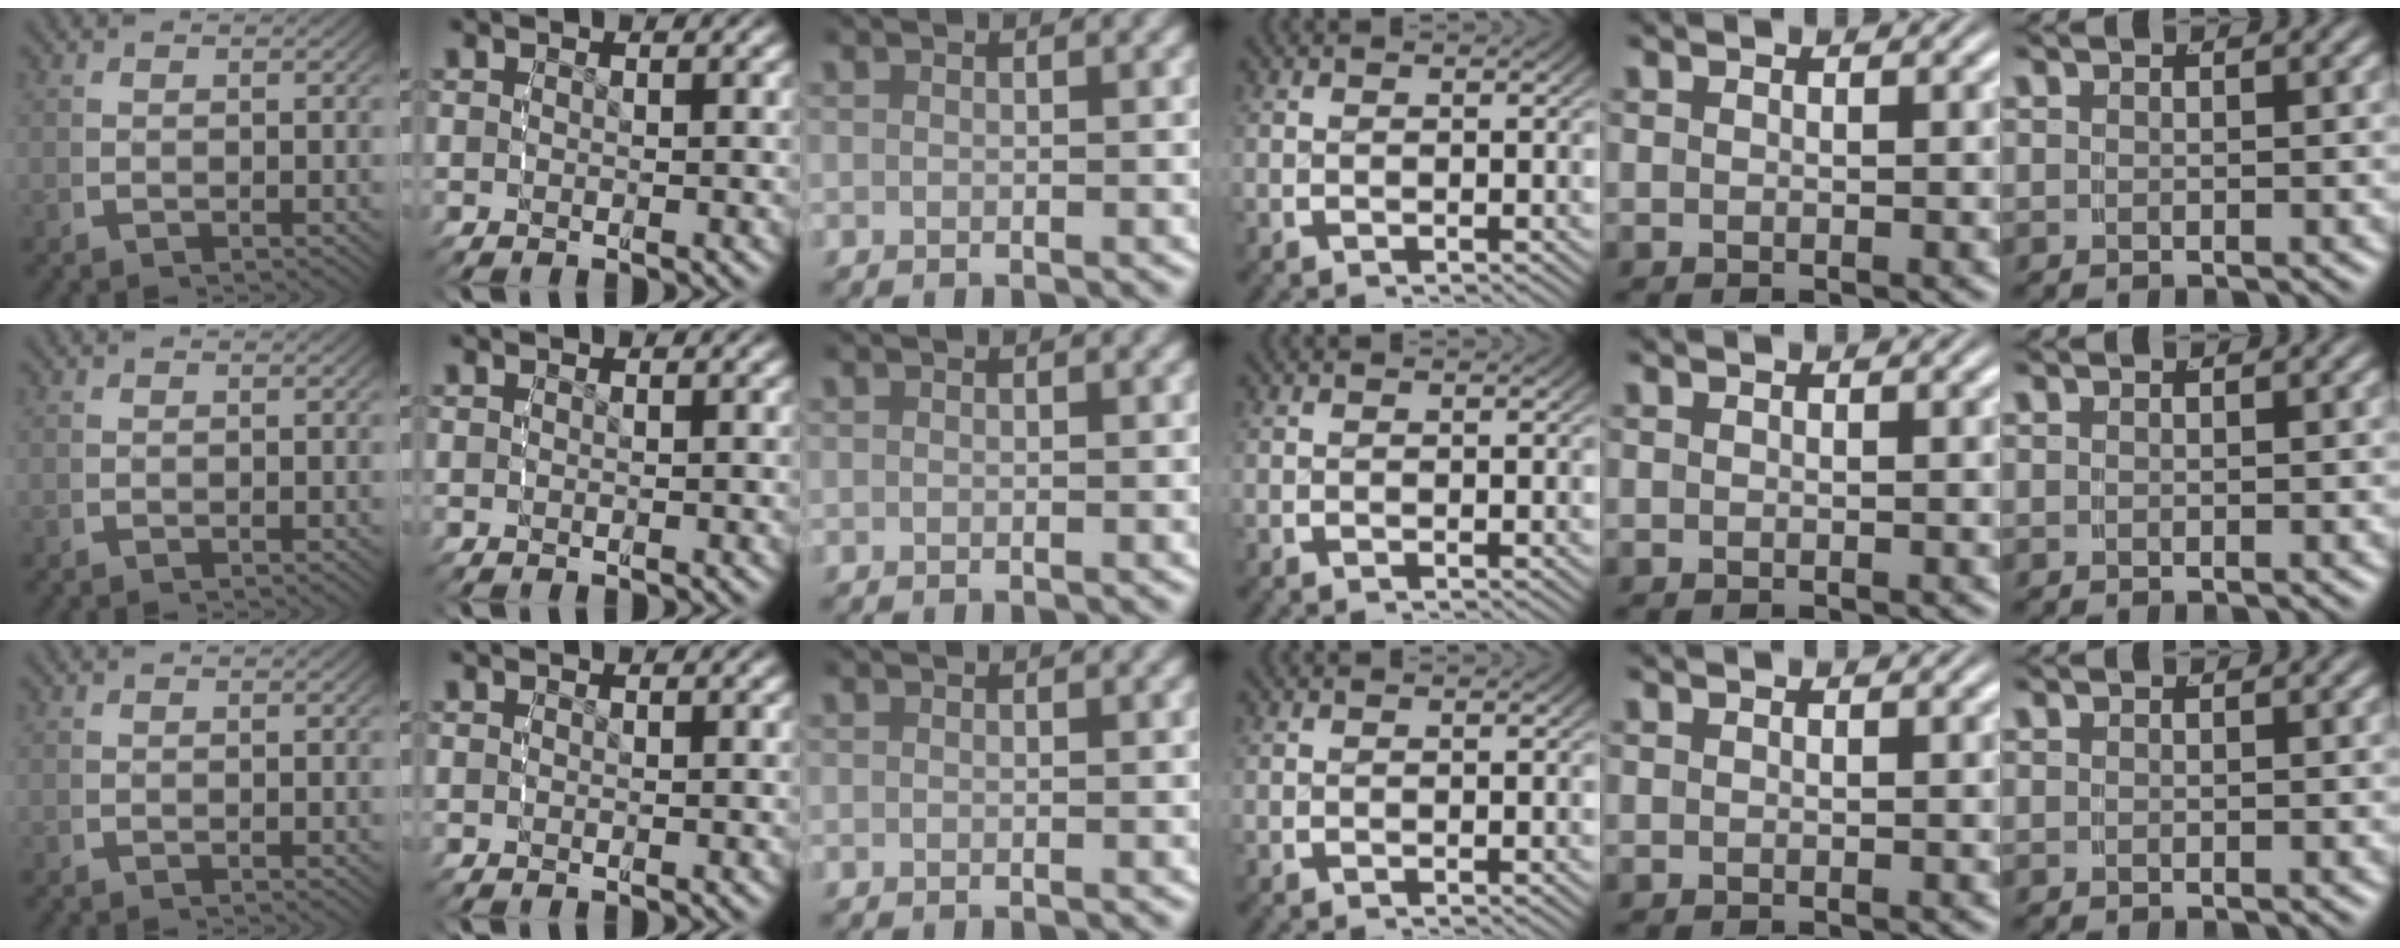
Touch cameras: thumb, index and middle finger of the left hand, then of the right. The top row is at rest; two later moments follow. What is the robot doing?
{"motion": "reach", "object": "shirt"}